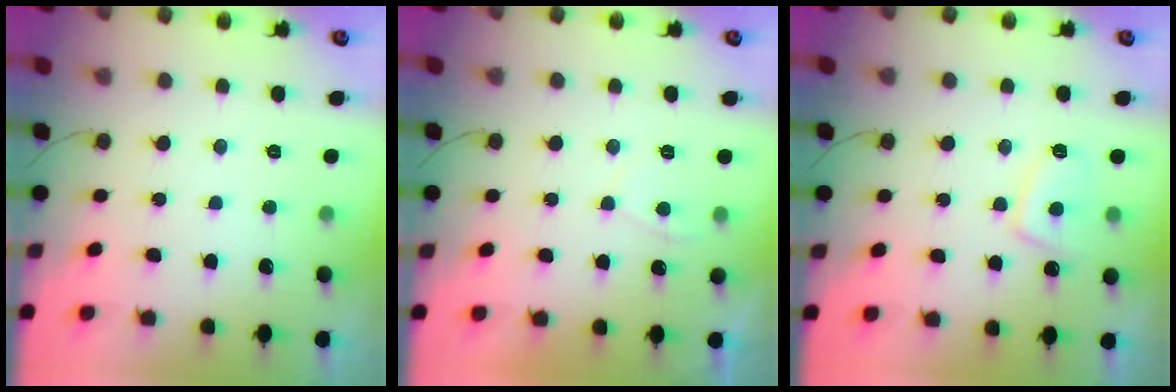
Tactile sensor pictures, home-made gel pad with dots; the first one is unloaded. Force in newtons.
{"total": 1.2, "press": 1.0, "slide": 0.6}
{"total": 6.7, "press": 6.6, "slide": 1.1}